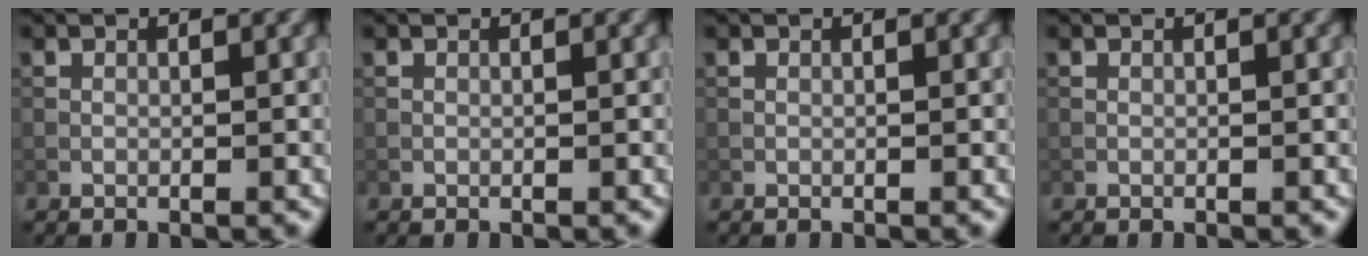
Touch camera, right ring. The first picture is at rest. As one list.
[{"total": 0.0}, {"total": 0.0}, {"total": 0.0}]